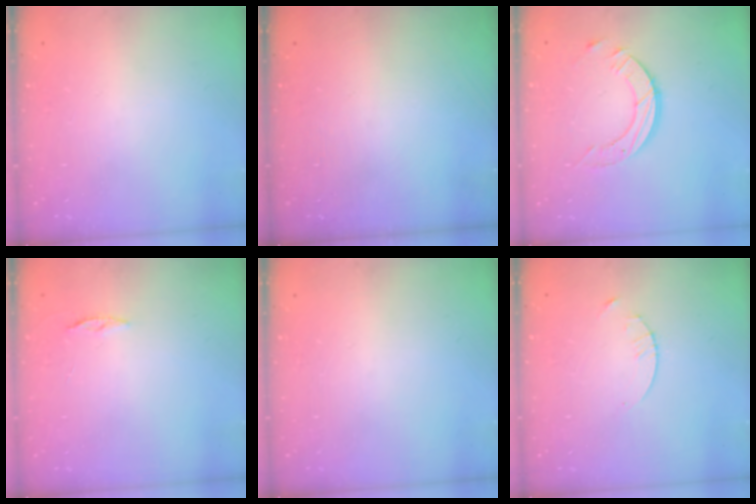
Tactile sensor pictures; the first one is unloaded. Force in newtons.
{"total": 0.0}
{"total": 9.0, "press": 9.0, "slide": 0.8}
{"total": 3.1, "press": 3.1, "slide": 0.3}
{"total": 0.0}
{"total": 1.3, "press": 1.3, "slide": 0.2}